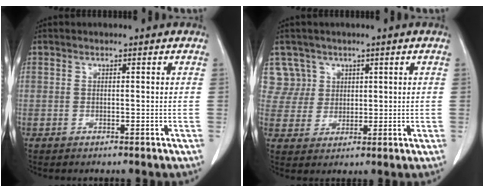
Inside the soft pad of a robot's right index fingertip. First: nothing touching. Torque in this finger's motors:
{"motor_torque": [-0.34, 0.38, -0.12, -0.06]}